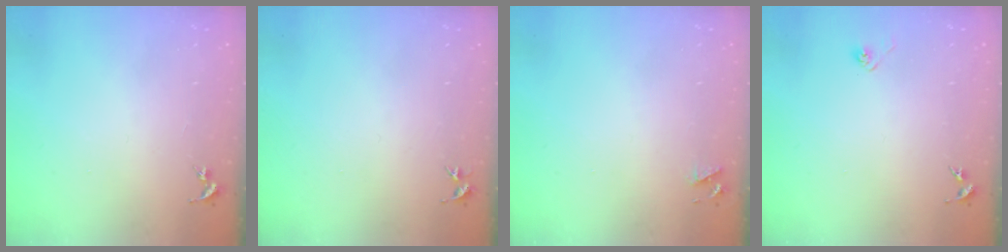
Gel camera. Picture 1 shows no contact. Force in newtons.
{"total": 3.3, "press": 3.3, "slide": 0.4}
{"total": 4.1, "press": 4.0, "slide": 0.7}
{"total": 2.8, "press": 2.6, "slide": 1.1}